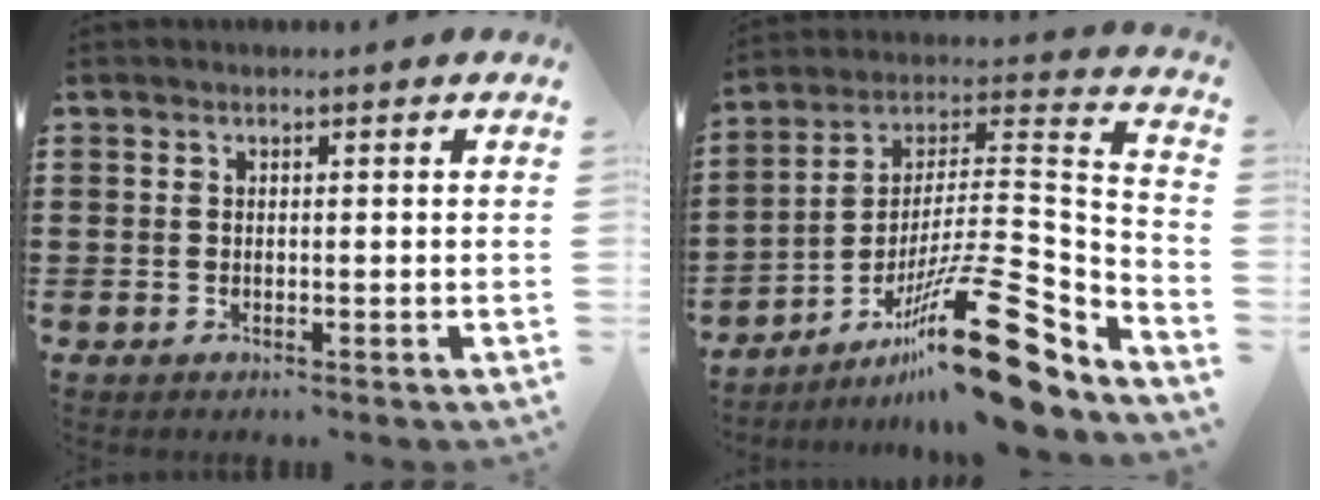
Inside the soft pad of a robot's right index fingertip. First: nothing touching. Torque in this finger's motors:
{"motor_torque": [1.31, -0.83, 0.46, 0.11]}